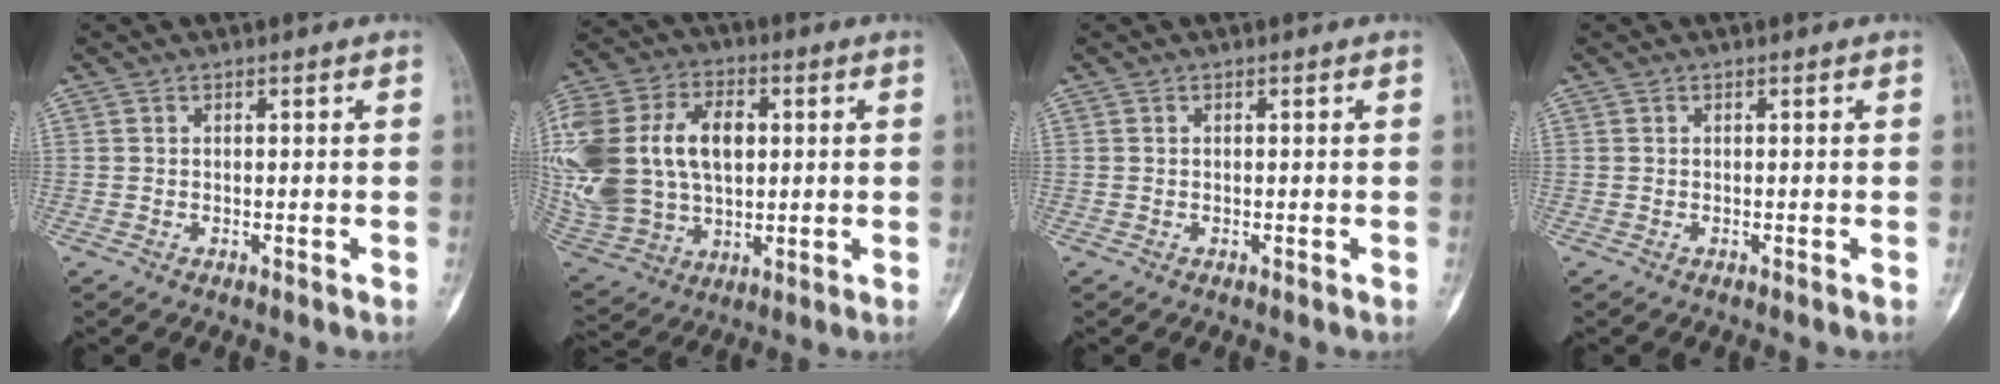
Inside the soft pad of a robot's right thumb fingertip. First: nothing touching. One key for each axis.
{"total": 28.6, "fx": 3.8, "fy": 19.5, "fz": 20.6, "tx": -0.468, "ty": 0.033, "tz": 0.086}
{"total": 0.0}
{"total": 0.0}